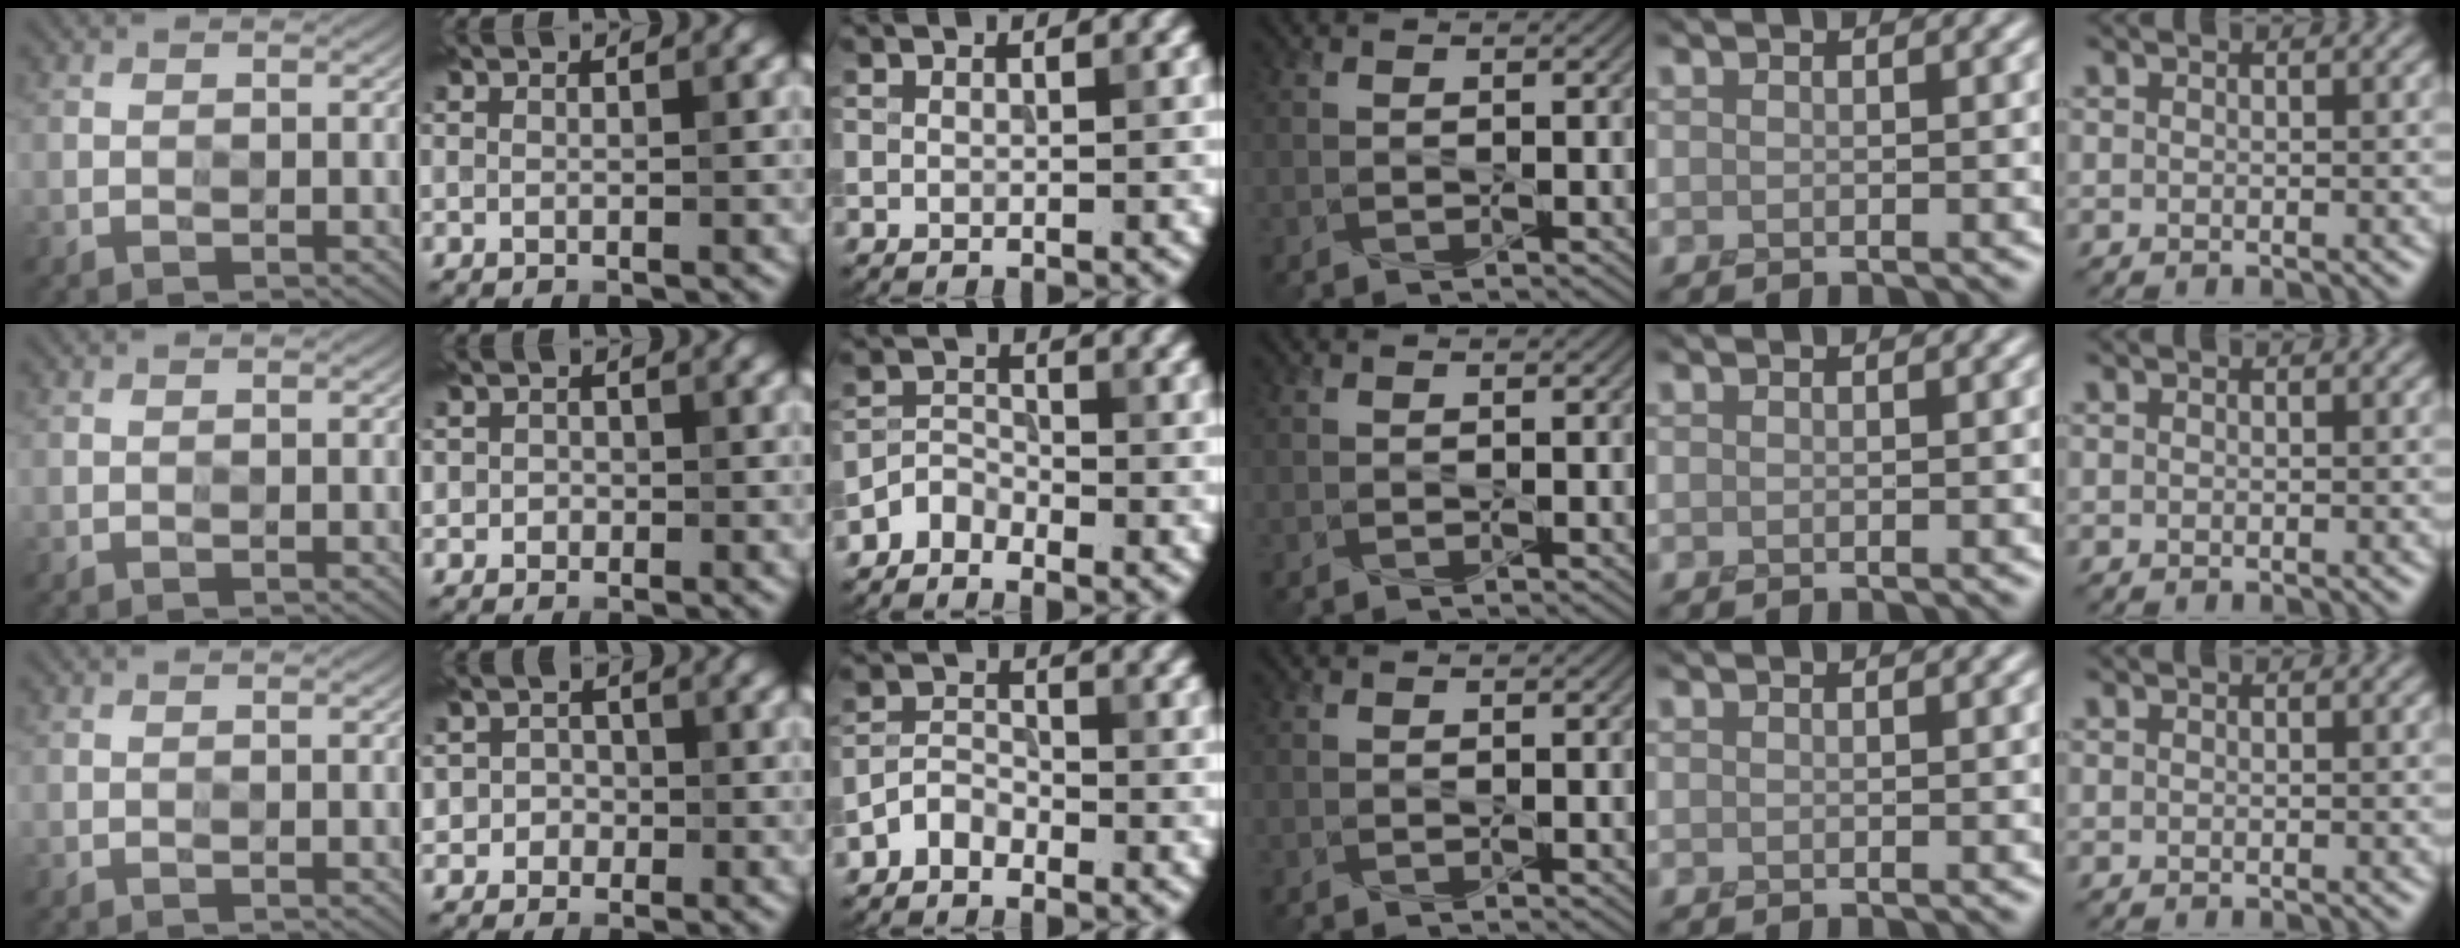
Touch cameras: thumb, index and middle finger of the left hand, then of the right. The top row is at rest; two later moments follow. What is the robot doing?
{"motion": "press", "object": "gel pad"}